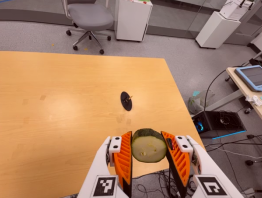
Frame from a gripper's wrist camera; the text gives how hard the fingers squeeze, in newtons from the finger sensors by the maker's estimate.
{"total": 11.0, "left": 9.9, "right": 12.2}